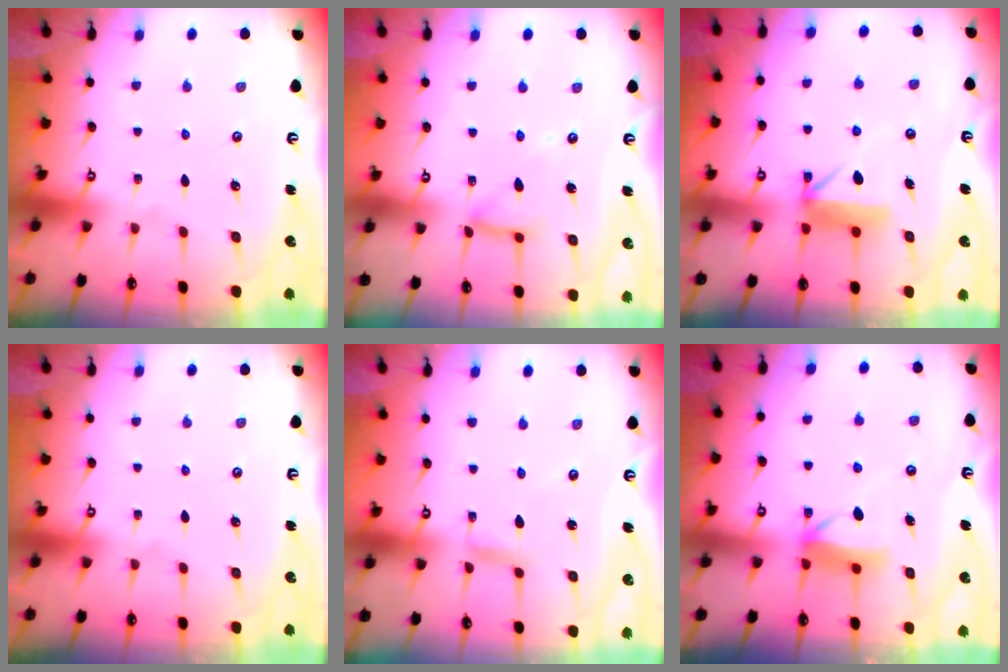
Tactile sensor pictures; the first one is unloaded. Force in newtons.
{"total": 12.0, "press": 12.0, "slide": 1.1}
{"total": 8.4, "press": 8.4, "slide": 0.6}
{"total": 0.0}
{"total": 2.2, "press": 2.2, "slide": 0.2}
{"total": 8.7, "press": 8.6, "slide": 0.9}